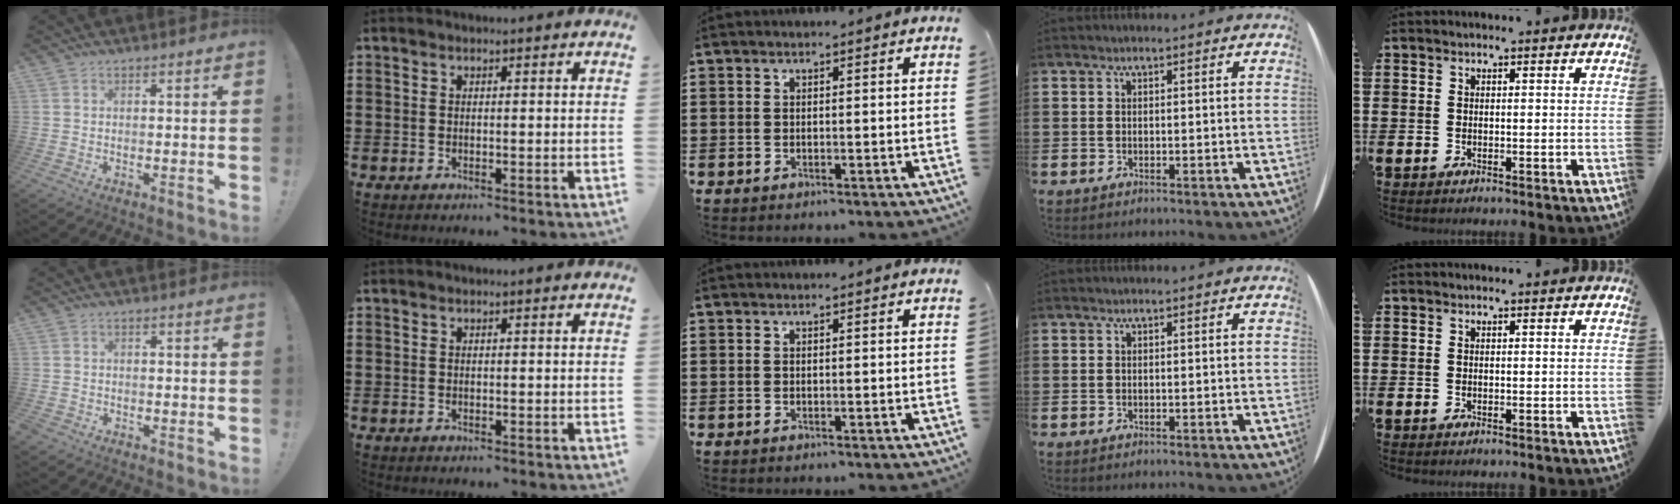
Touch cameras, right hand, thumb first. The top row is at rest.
{"thumb": {"total": 1.4, "force": [-1.1, 0.8, -0.1], "torque": [-0.002, 0.008, -0.019]}}